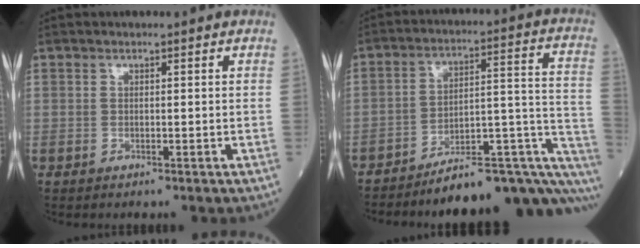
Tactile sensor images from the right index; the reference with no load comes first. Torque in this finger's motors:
{"motor_torque": [1.13, -1.01, 0.48, 0.07]}